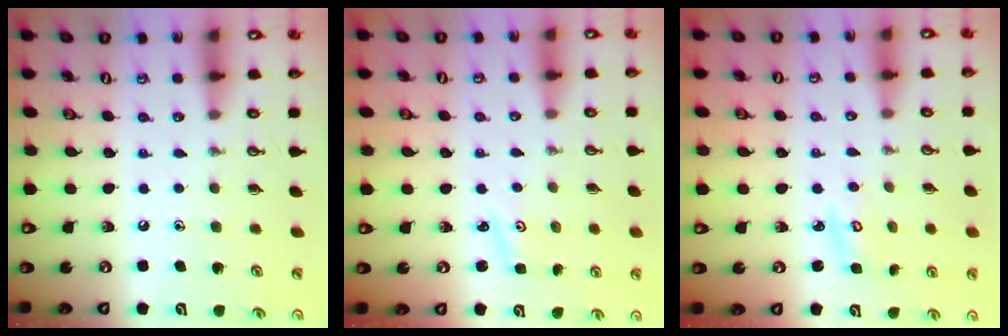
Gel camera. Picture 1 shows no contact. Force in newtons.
{"total": 1.3, "press": 1.2, "slide": 0.2}
{"total": 3.5, "press": 3.4, "slide": 0.4}